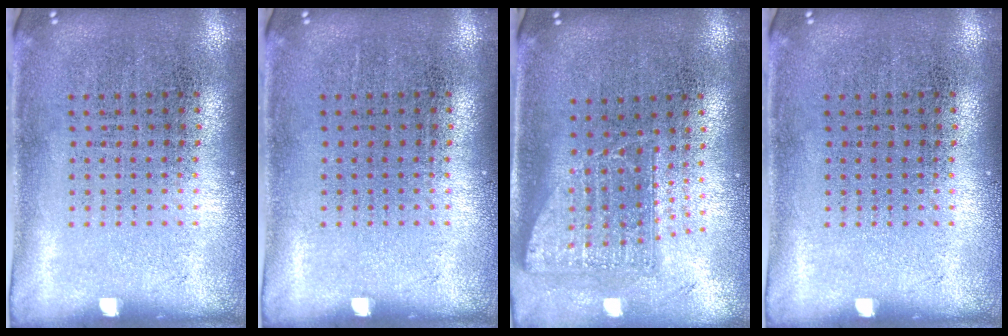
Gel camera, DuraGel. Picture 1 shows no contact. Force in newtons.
{"total": 0.0}
{"total": 1.7, "press": 1.4, "slide": 1.0}
{"total": 0.0}